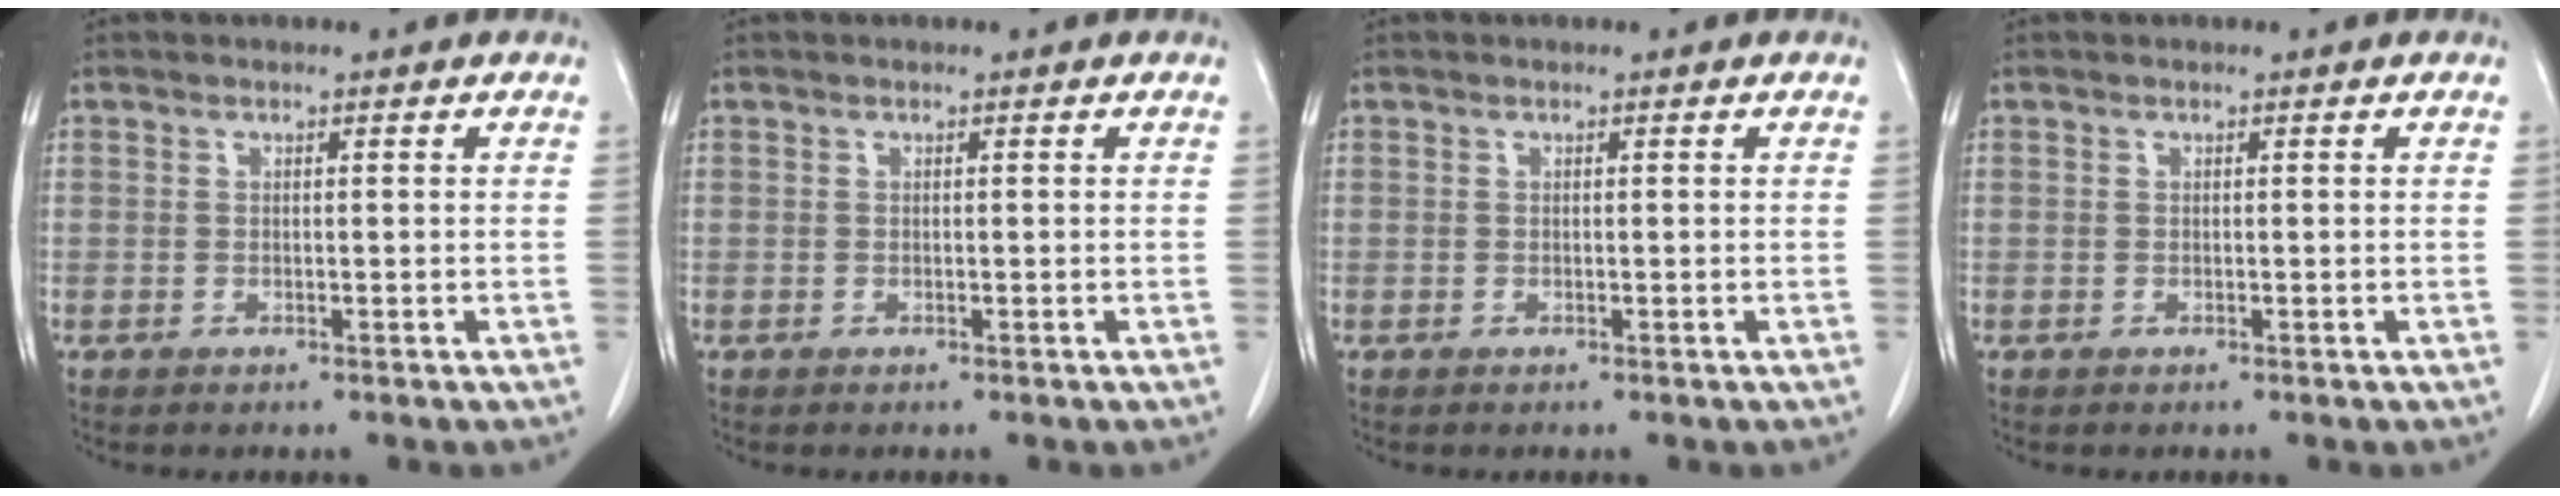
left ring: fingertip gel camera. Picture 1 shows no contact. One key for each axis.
{"total": 0.0}
{"total": 0.0}
{"total": 0.0}